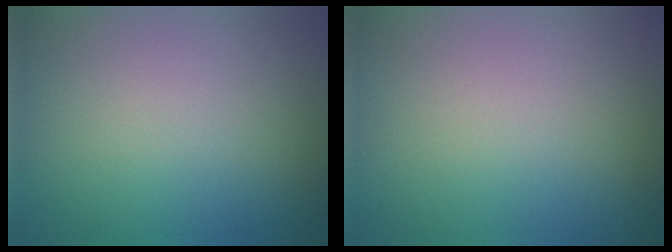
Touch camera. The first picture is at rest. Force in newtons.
{"total": 0.0}